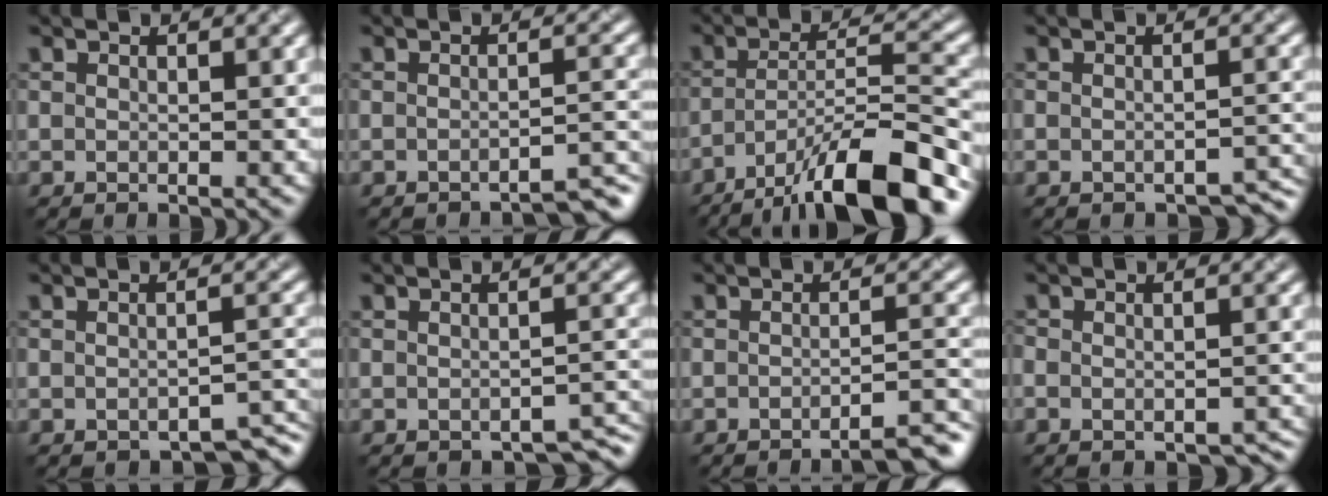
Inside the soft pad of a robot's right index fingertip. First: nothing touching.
{"total": 3.1, "force": [-2.8, 0.4, 1.3], "torque": [-0.007, 0.011, -0.042]}
{"total": 11.9, "force": [-8.1, 2.7, 8.3], "torque": [-0.132, 0.015, -0.139]}
{"total": 2.2, "force": [-1.8, 0.7, 0.9], "torque": [-0.008, 0.000, -0.019]}
{"total": 2.6, "force": [-2.2, 0.7, 1.3], "torque": [-0.013, 0.001, -0.028]}
{"total": 2.3, "force": [-1.8, 0.8, 1.1], "torque": [-0.011, 0.000, -0.022]}
{"total": 4.2, "force": [-3.2, 0.8, 2.5], "torque": [-0.019, 0.013, -0.050]}
{"total": 3.5, "force": [-2.6, 2.0, 1.2], "torque": [-0.008, 0.001, -0.029]}